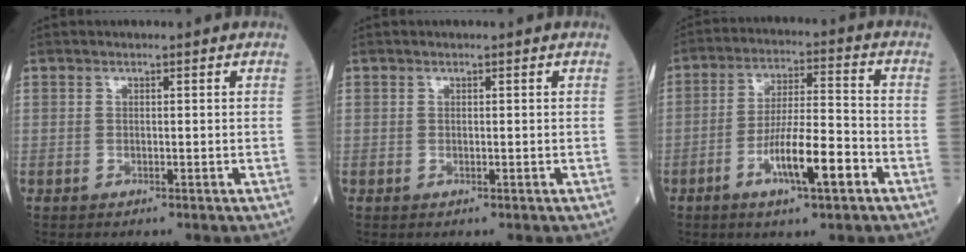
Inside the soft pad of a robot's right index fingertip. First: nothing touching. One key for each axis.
{"total": 0.0}
{"total": 9.9, "fx": -4.5, "fy": 1.4, "fz": 8.7, "tx": -0.159, "ty": 0.000, "tz": -0.076}